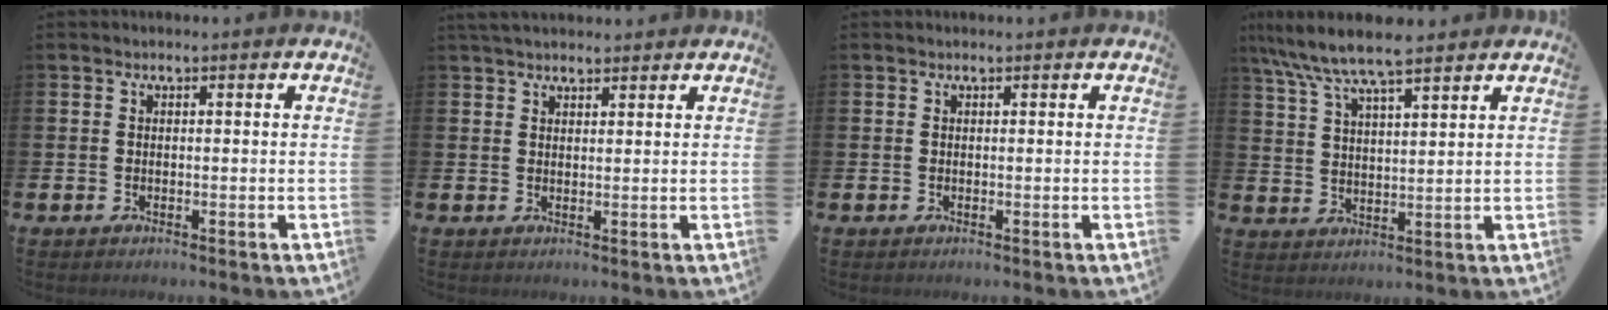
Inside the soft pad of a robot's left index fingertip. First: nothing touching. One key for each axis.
{"total": 3.1, "fx": 2.9, "fy": 0.9, "fz": 0.8, "tx": -0.007, "ty": -0.009, "tz": 0.050}
{"total": 0.0}
{"total": 8.1, "fx": 7.2, "fy": 1.3, "fz": 3.4, "tx": -0.088, "ty": -0.024, "tz": 0.130}